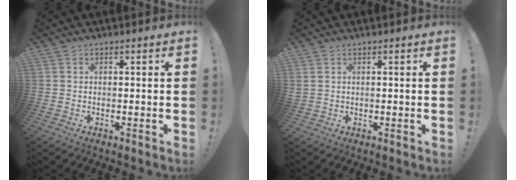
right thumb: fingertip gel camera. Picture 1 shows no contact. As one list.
[{"total": 1.3, "force": [0.6, 0.9, 0.7], "torque": [-0.018, 0.004, 0.013]}]